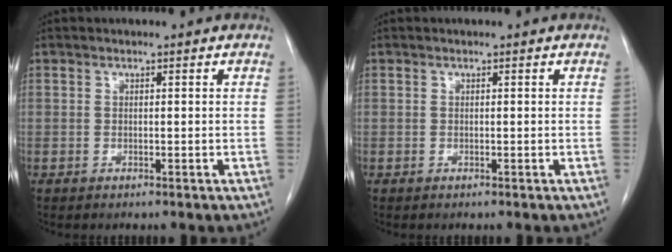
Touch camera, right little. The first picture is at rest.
{"total": 0.0}